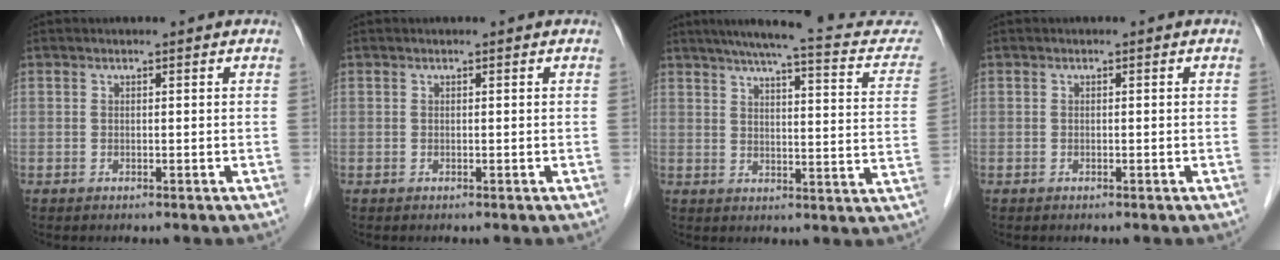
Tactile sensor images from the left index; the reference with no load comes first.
{"total": 0.0}
{"total": 20.7, "force": [18.0, 3.0, 9.8], "torque": [-0.127, -0.010, 0.212]}
{"total": 0.0}